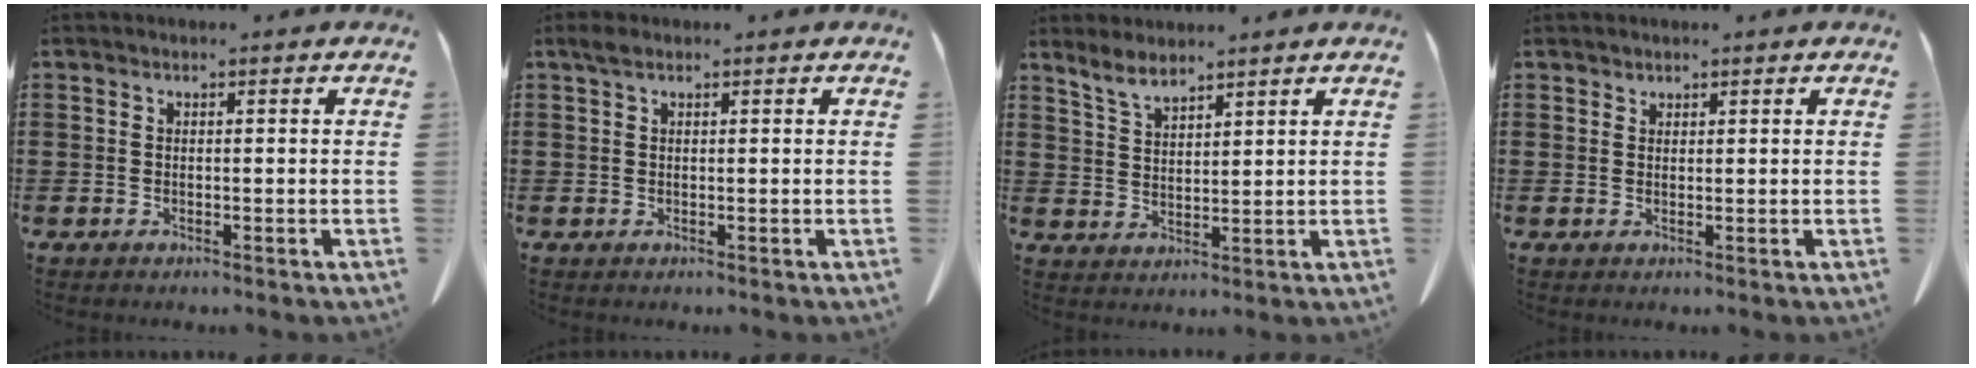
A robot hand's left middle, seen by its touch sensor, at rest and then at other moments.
{"total": 1.1, "force": [0.6, 0.6, 0.8], "torque": [-0.020, 0.003, 0.011]}
{"total": 3.8, "force": [3.4, 1.0, 1.6], "torque": [-0.040, -0.006, 0.063]}
{"total": 0.9, "force": [0.9, 0.2, -0.1], "torque": [-0.002, -0.003, 0.020]}